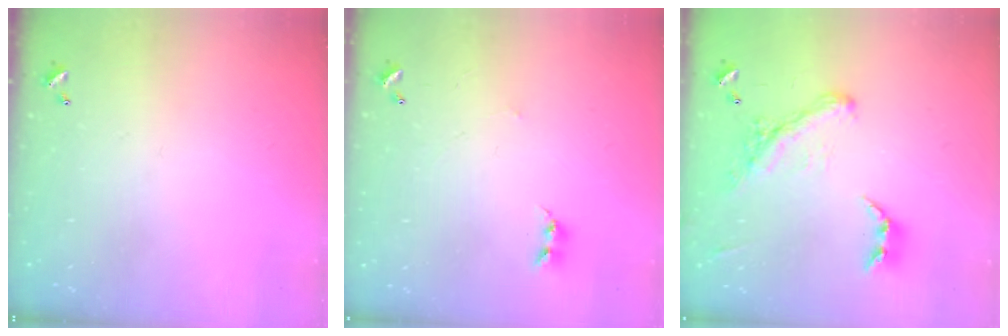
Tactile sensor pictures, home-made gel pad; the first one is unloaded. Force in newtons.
{"total": 2.4, "press": 2.4, "slide": 0.4}
{"total": 4.4, "press": 4.2, "slide": 1.3}